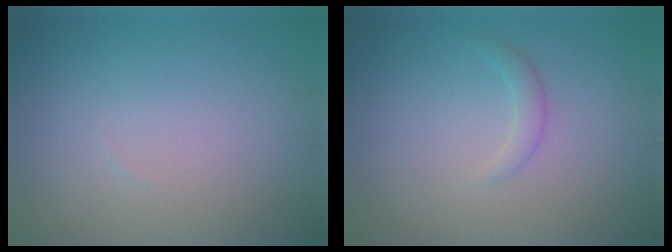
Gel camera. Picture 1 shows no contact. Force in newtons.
{"total": 1.2, "press": 1.1, "slide": 0.2}